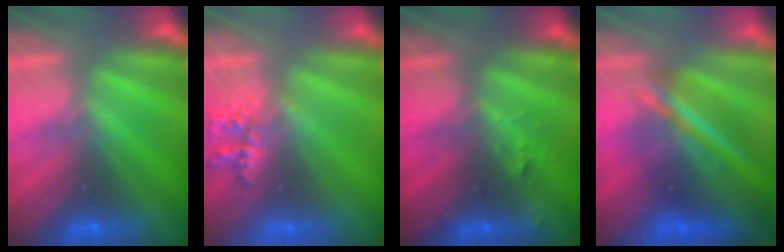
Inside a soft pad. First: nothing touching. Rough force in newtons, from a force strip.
{"total": 2.3}
{"total": 2.9}
{"total": 9.3}